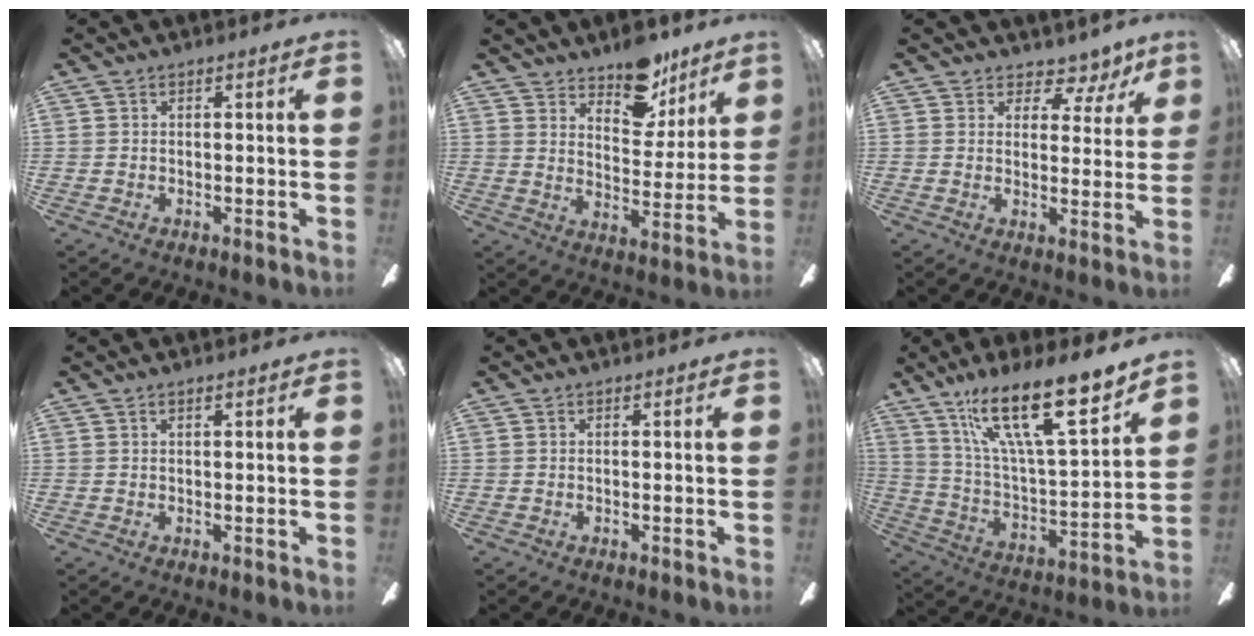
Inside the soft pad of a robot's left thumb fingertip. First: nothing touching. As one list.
[{"total": 11.4, "force": [9.1, 5.3, 4.4], "torque": [-0.052, -0.060, 0.165]}, {"total": 6.2, "force": [4.4, 3.6, 2.5], "torque": [-0.017, -0.036, 0.075]}, {"total": 0.9, "force": [0.6, 0.1, 0.7], "torque": [-0.015, 0.001, 0.010]}, {"total": 0.0}, {"total": 22.0, "force": [15.3, 5.3, 14.9], "torque": [-0.269, -0.097, 0.253]}]